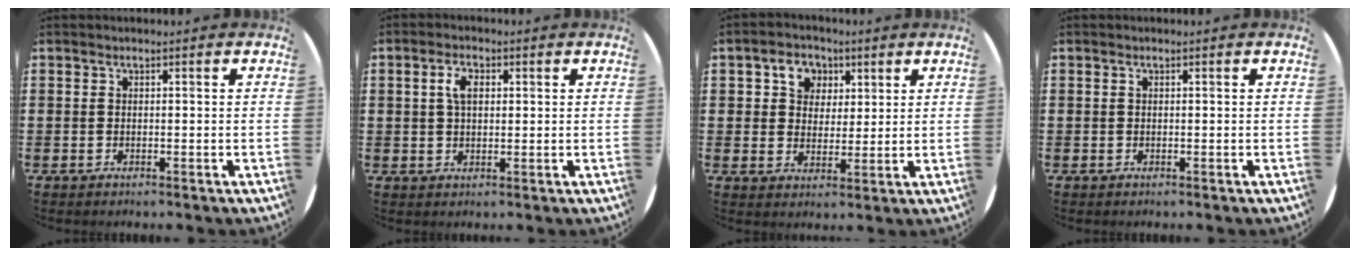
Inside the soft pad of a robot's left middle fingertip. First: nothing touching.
{"total": 3.4, "force": [1.2, 1.8, 2.6], "torque": [-0.049, 0.008, 0.017]}
{"total": 4.9, "force": [2.4, 3.9, 1.5], "torque": [-0.031, 0.010, 0.041]}
{"total": 0.0}